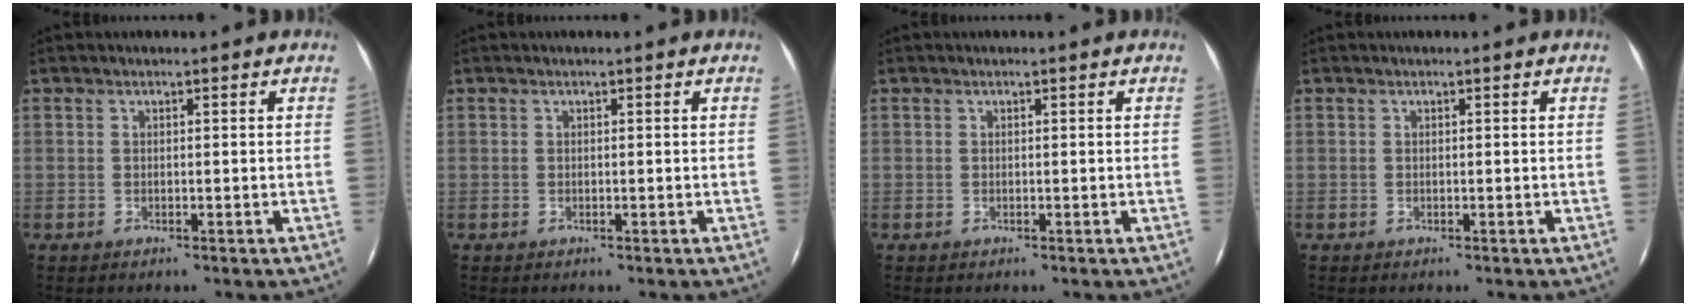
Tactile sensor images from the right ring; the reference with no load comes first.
{"total": 0.0}
{"total": 0.0}
{"total": 0.0}